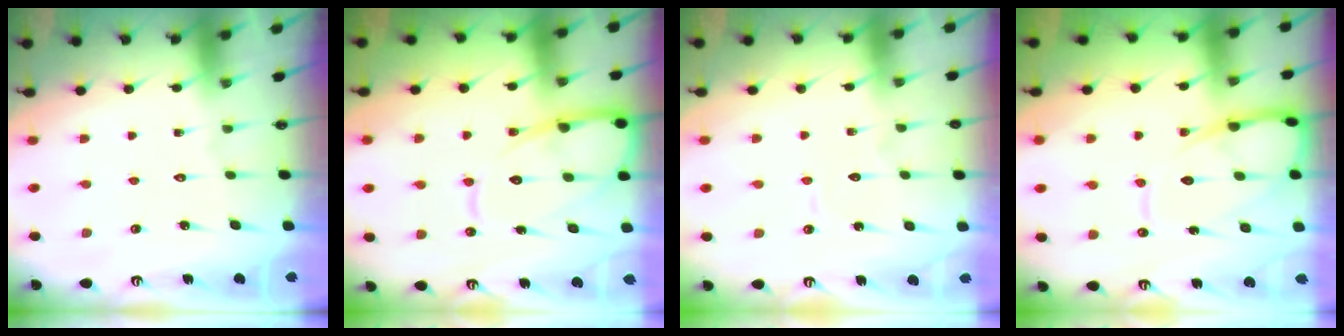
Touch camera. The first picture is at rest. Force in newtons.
{"total": 12.5, "press": 12.5, "slide": 1.3}
{"total": 3.9, "press": 3.9, "slide": 0.3}
{"total": 10.5, "press": 10.4, "slide": 1.2}